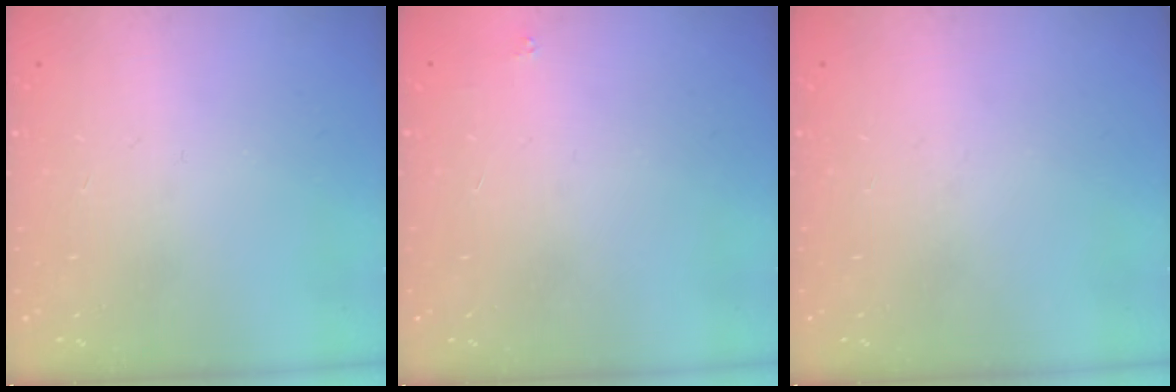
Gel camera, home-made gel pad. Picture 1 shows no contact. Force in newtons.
{"total": 1.8, "press": 1.7, "slide": 0.1}
{"total": 0.0}